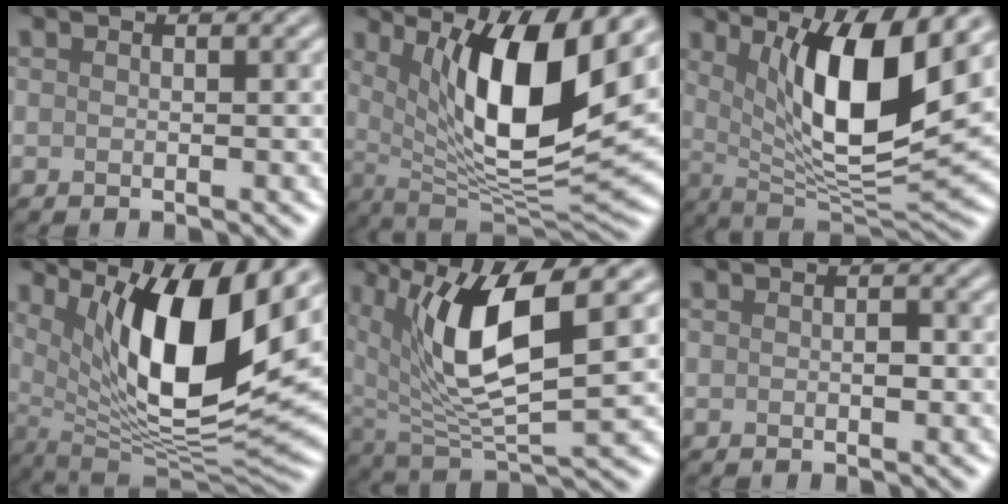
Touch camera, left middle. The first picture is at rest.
{"total": 11.6, "force": [3.9, 3.3, 10.4], "torque": [-0.163, -0.014, 0.072]}
{"total": 10.4, "force": [3.4, 2.9, 9.4], "torque": [-0.146, -0.018, 0.064]}
{"total": 12.7, "force": [4.4, 4.0, 11.3], "torque": [-0.178, -0.012, 0.082]}
{"total": 9.9, "force": [3.5, 3.3, 8.7], "torque": [-0.171, -0.009, 0.067]}
{"total": 0.8, "force": [-0.1, 0.5, 0.7], "torque": [-0.012, 0.001, -0.001]}